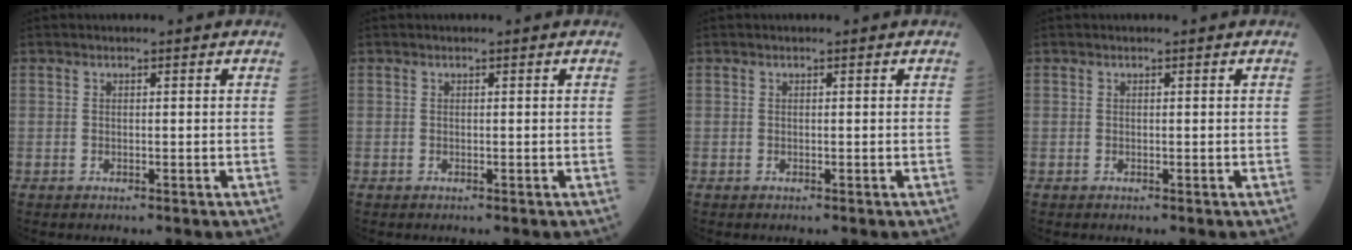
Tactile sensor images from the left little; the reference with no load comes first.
{"total": 0.0}
{"total": 0.0}
{"total": 0.0}